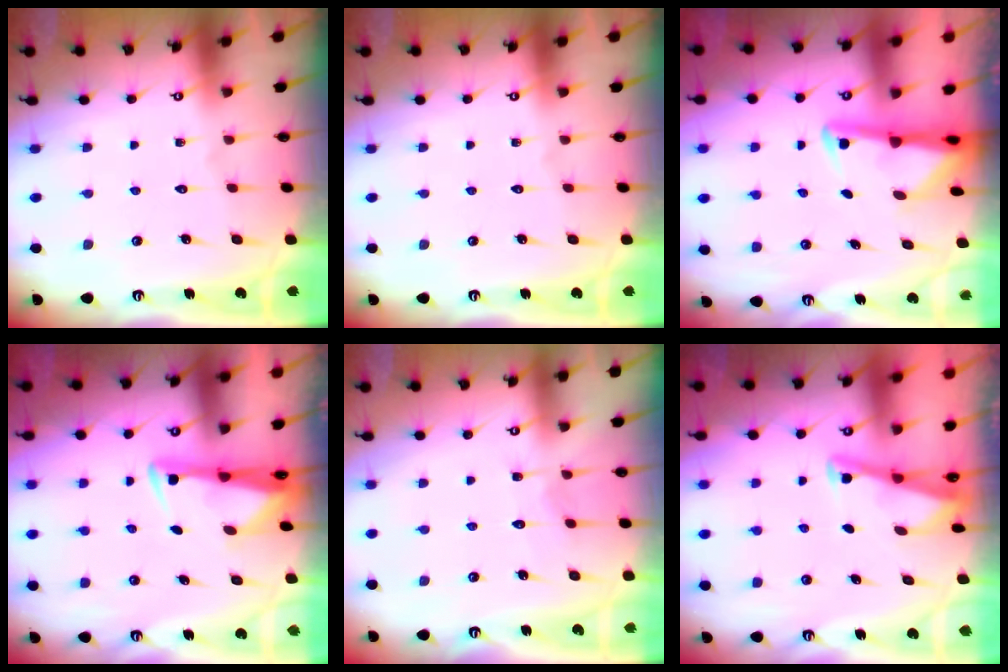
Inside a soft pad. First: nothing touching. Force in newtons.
{"total": 0.0}
{"total": 2.9, "press": 2.8, "slide": 0.6}
{"total": 2.9, "press": 2.8, "slide": 0.9}
{"total": 3.9, "press": 3.9, "slide": 0.4}
{"total": 2.9, "press": 2.8, "slide": 0.4}